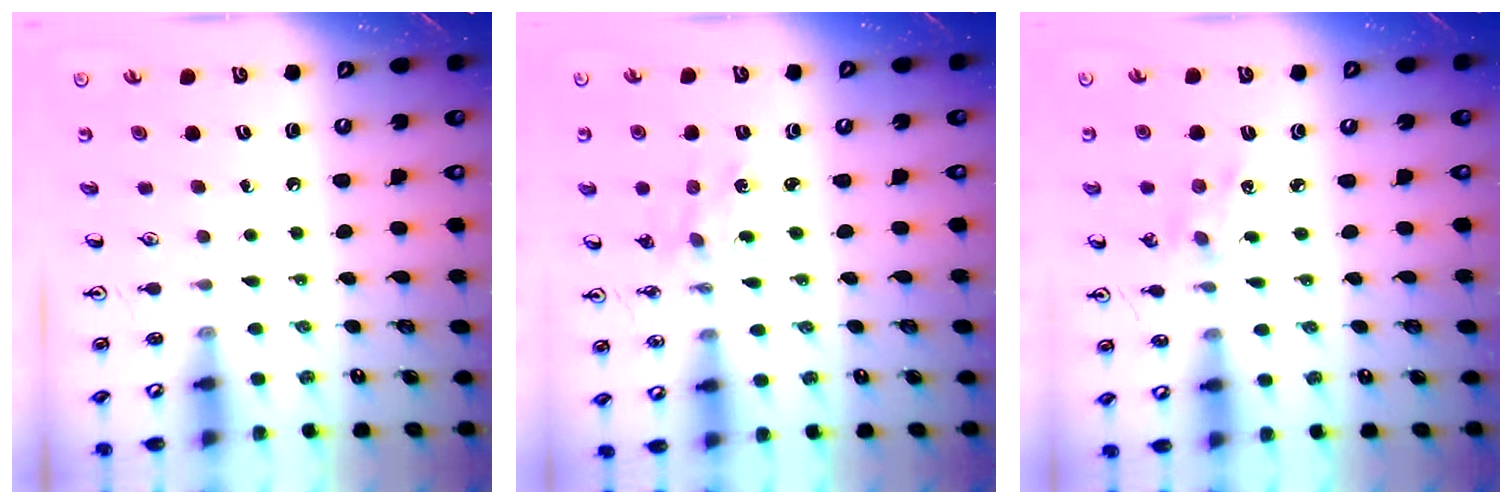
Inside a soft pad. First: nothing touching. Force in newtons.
{"total": 1.5, "press": 1.5, "slide": 0.3}
{"total": 2.2, "press": 2.2, "slide": 0.3}